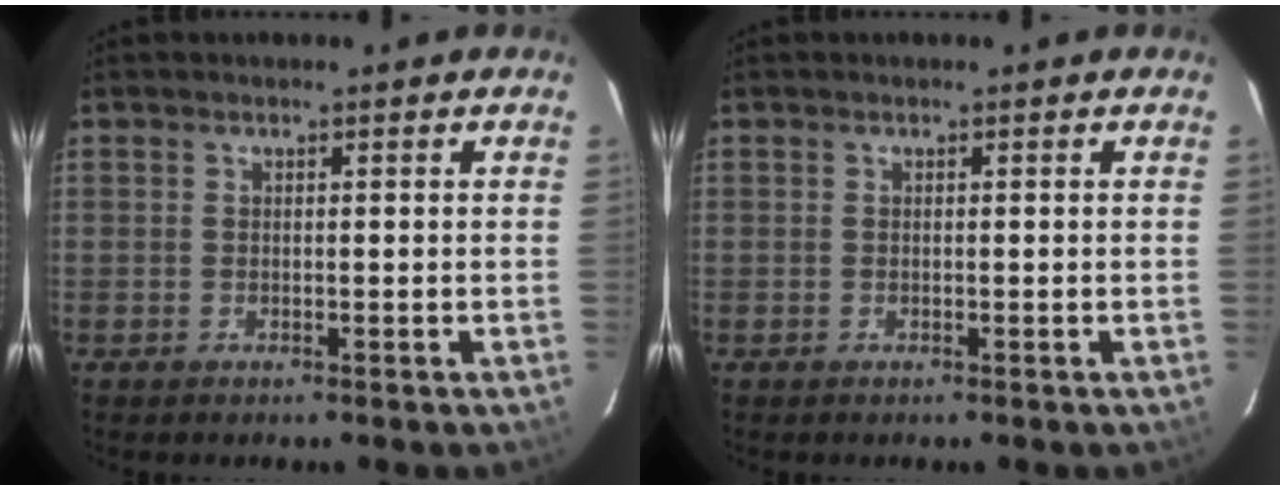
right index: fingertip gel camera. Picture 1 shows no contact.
{"total": 0.0}